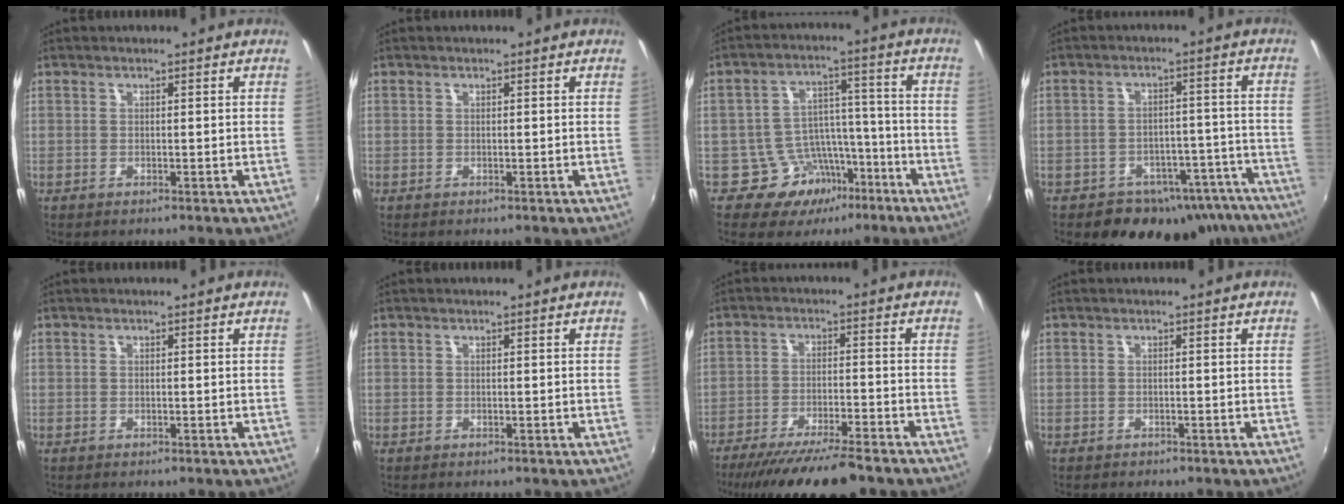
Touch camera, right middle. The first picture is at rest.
{"total": 0.0}
{"total": 9.9, "force": [-6.7, 7.1, 1.8], "torque": [-0.032, 0.041, -0.093]}
{"total": 17.1, "force": [-13.3, 9.8, 4.3], "torque": [-0.077, 0.047, -0.145]}
{"total": 0.0}
{"total": 0.0}
{"total": 14.6, "force": [-12.2, 1.9, 7.8], "torque": [-0.155, -0.029, -0.195]}
{"total": 0.7, "force": [-0.6, 0.4, 0.0], "torque": [-0.005, -0.001, -0.009]}